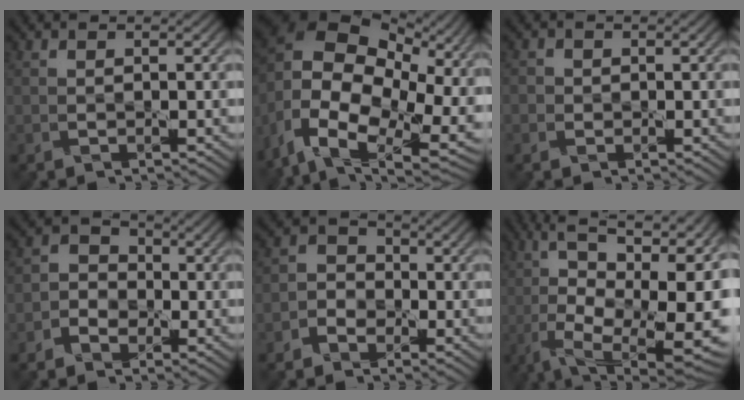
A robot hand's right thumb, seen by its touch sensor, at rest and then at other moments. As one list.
[{"total": 20.3, "force": [-1.0, 14.8, 13.7], "torque": [-0.288, -0.002, -0.015]}, {"total": 1.2, "force": [-0.1, 1.2, -0.1], "torque": [0.009, 0.003, -0.010]}, {"total": 3.3, "force": [-1.4, 2.8, 1.2], "torque": [-0.016, 0.007, -0.042]}, {"total": 3.1, "force": [-1.6, 2.5, 1.0], "torque": [-0.019, 0.006, -0.046]}, {"total": 17.1, "force": [-1.8, 6.9, 15.5], "torque": [-0.259, 0.004, -0.037]}]